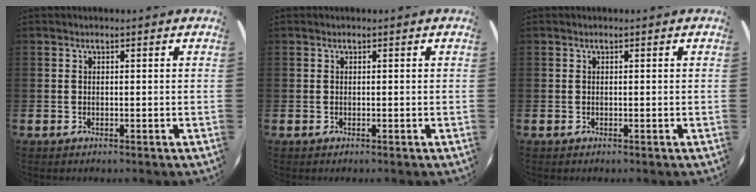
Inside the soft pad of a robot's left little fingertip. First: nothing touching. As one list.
[{"total": 0.0}, {"total": 0.0}]